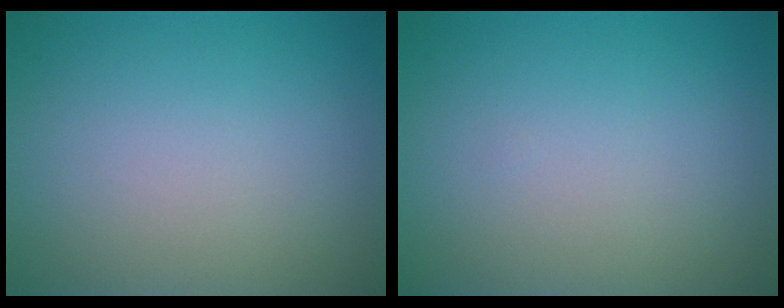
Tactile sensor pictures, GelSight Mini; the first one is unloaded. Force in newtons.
{"total": 0.0}